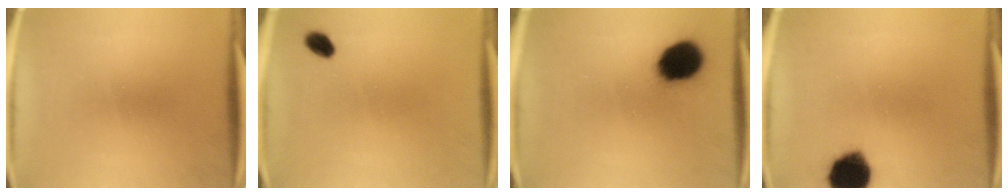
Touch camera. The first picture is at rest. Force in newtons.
{"total": 2.8}
{"total": 13.7}
{"total": 13.1}